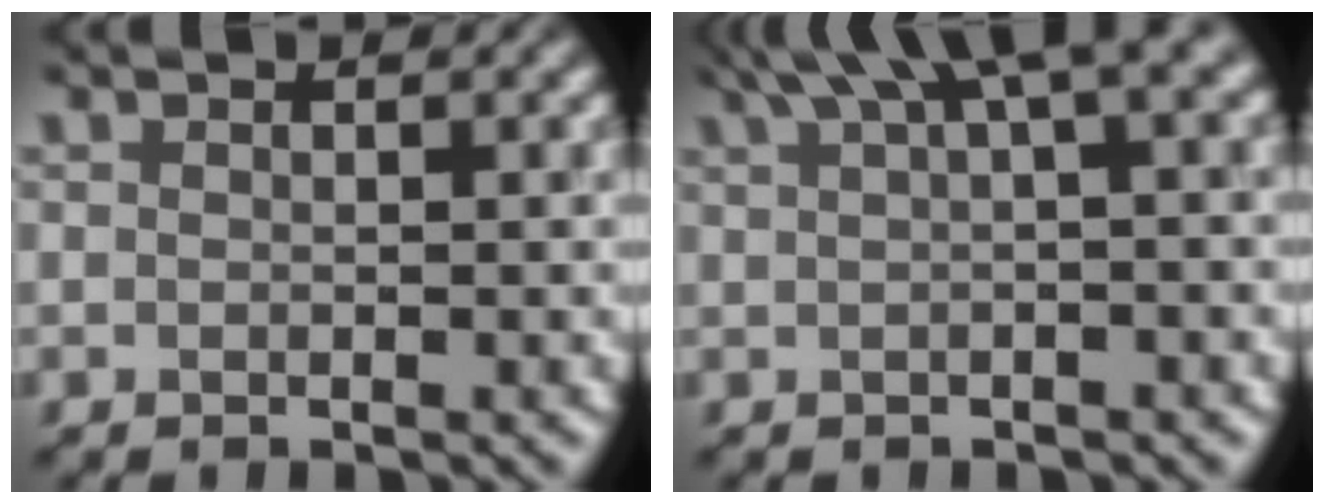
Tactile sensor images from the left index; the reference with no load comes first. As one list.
[{"total": 6.0, "force": [3.3, 1.1, 4.9], "torque": [-0.056, 0.023, 0.054]}]